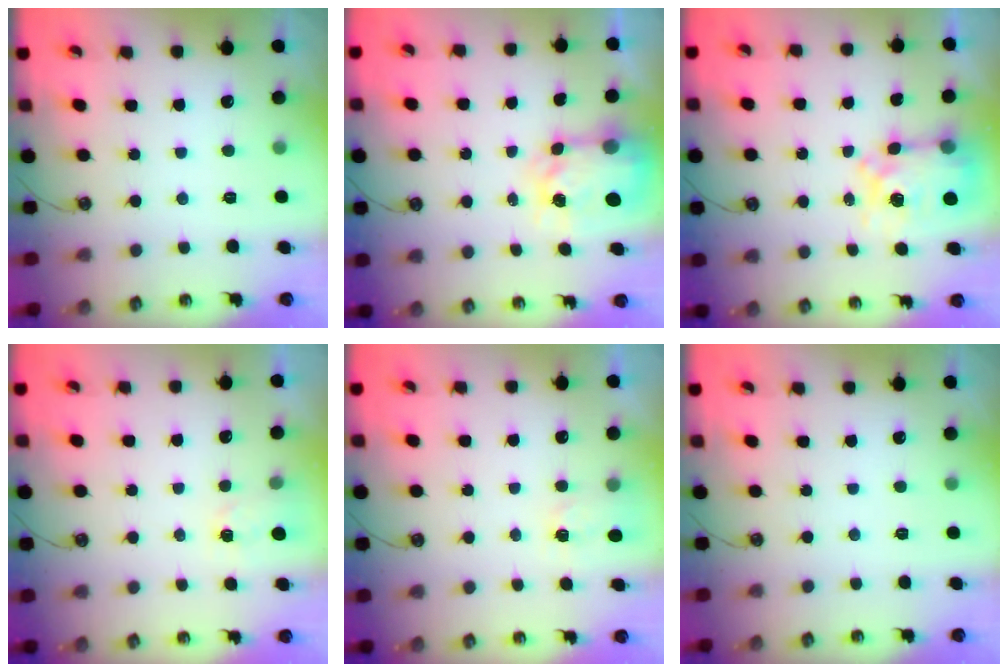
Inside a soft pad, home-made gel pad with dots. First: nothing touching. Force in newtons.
{"total": 5.8, "press": 5.8, "slide": 0.7}
{"total": 8.0, "press": 8.0, "slide": 0.7}
{"total": 1.8, "press": 1.8, "slide": 0.3}
{"total": 3.3, "press": 3.3, "slide": 0.2}
{"total": 0.0}